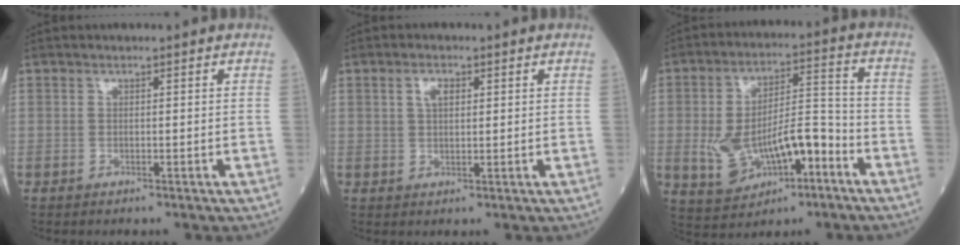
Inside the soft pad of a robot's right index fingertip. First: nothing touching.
{"total": 2.6, "force": [1.1, 1.2, 2.0], "torque": [-0.043, 0.002, 0.022]}
{"total": 13.4, "force": [-4.3, 5.7, 11.4], "torque": [-0.210, 0.021, -0.061]}